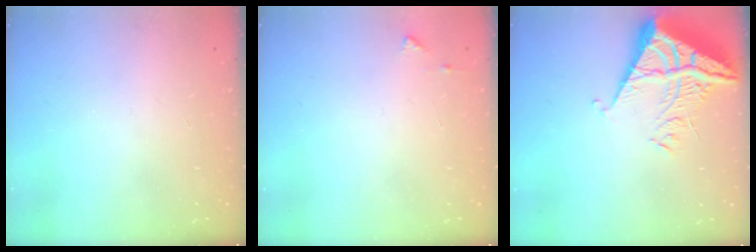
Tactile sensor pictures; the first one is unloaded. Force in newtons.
{"total": 4.1, "press": 4.1, "slide": 0.5}
{"total": 8.8, "press": 8.7, "slide": 0.8}